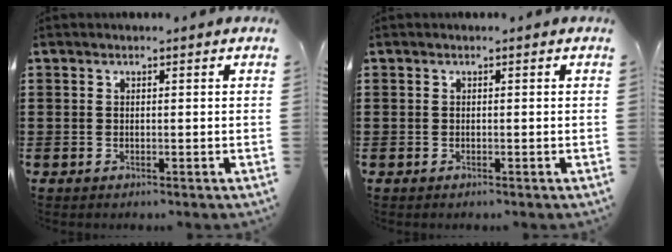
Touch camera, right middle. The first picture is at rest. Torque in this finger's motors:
{"motor_torque": [-0.32, 0.09, -0.03, -0.01]}